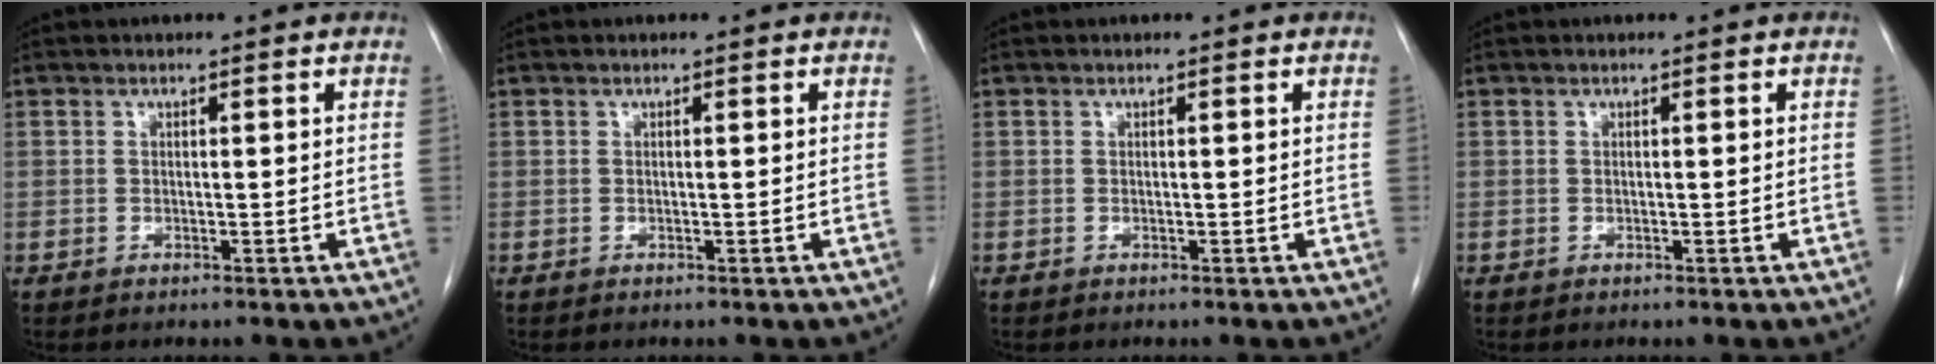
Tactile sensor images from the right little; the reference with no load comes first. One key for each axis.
{"total": 0.0}
{"total": 0.0}
{"total": 0.0}